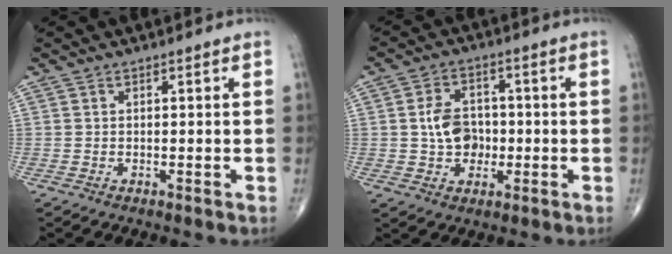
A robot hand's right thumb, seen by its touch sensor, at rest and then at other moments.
{"total": 7.7, "force": [-0.4, 6.0, 4.9], "torque": [-0.059, 0.012, -0.009]}